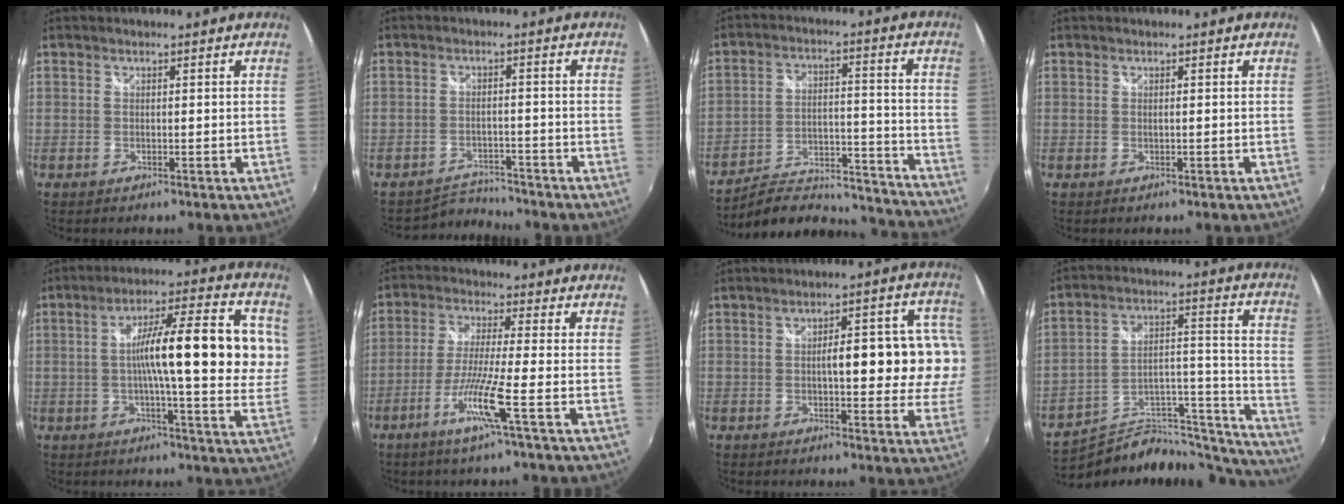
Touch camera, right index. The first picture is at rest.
{"total": 4.3, "force": [-4.1, 0.4, -1.3], "torque": [0.008, 0.013, -0.072]}
{"total": 21.8, "force": [-19.6, 6.1, 7.5], "torque": [-0.127, 0.013, -0.253]}
{"total": 0.0}
{"total": 18.4, "force": [1.8, 3.2, 18.1], "torque": [-0.267, 0.021, 0.019]}
{"total": 8.7, "force": [-4.1, -1.4, 7.5], "torque": [-0.165, -0.010, -0.083]}
{"total": 13.7, "force": [0.4, 4.9, 12.7], "torque": [-0.157, 0.025, 0.012]}
{"total": 21.8, "force": [-19.1, 8.2, 6.4], "torque": [-0.070, 0.071, -0.271]}